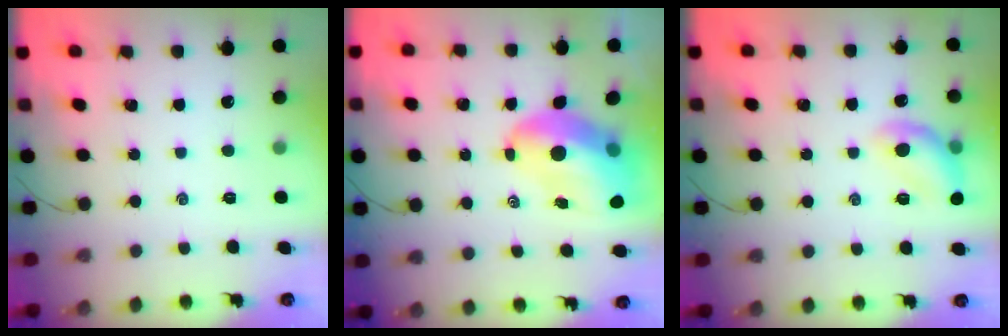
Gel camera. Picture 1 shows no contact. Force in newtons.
{"total": 11.0, "press": 10.5, "slide": 3.3}
{"total": 11.6, "press": 11.6, "slide": 0.6}